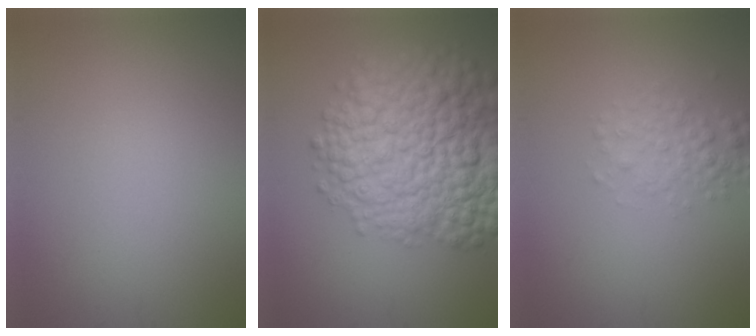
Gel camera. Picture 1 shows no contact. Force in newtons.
{"total": 12.8, "press": 12.8, "slide": 0.5}
{"total": 2.3, "press": 2.3, "slide": 0.1}